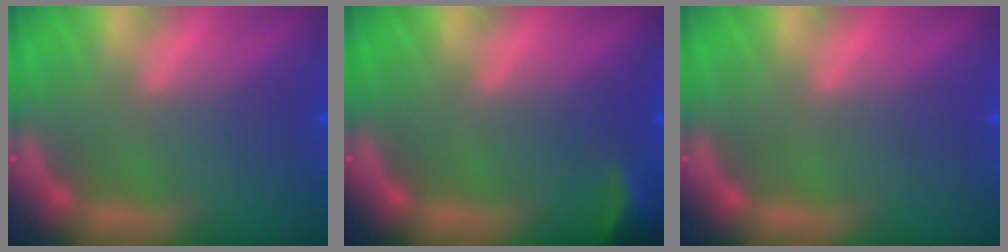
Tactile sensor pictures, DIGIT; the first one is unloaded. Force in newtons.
{"total": 2.4}
{"total": 0.0}